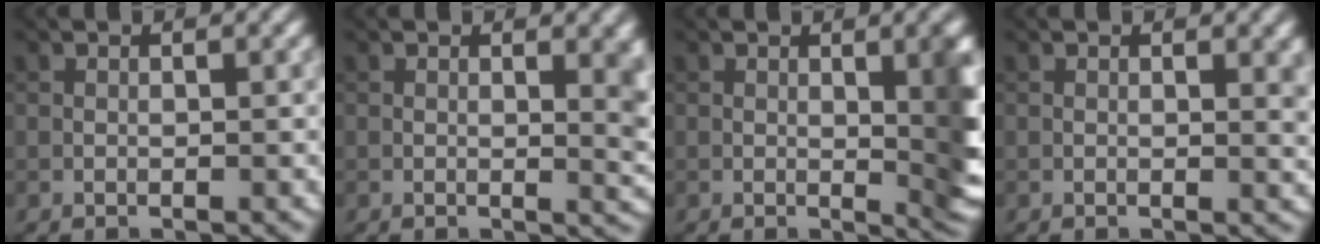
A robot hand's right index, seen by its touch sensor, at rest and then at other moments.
{"total": 3.0, "force": [0.6, 0.9, 2.8], "torque": [-0.027, -0.002, 0.010]}
{"total": 5.0, "force": [0.6, 1.3, 4.8], "torque": [-0.050, -0.002, 0.013]}
{"total": 1.6, "force": [0.4, 0.4, 1.5], "torque": [-0.014, -0.004, 0.007]}